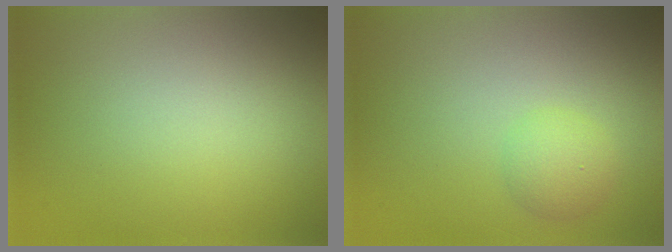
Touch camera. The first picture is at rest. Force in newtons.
{"total": 2.0, "press": 2.0, "slide": 0.1}